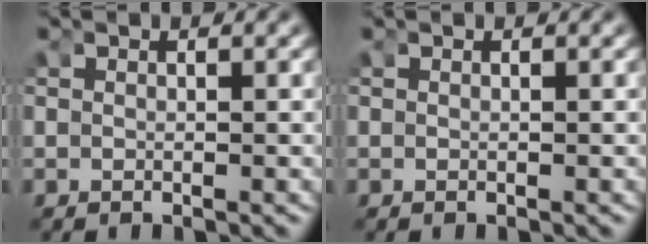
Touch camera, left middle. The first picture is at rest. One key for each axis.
{"total": 0.0}